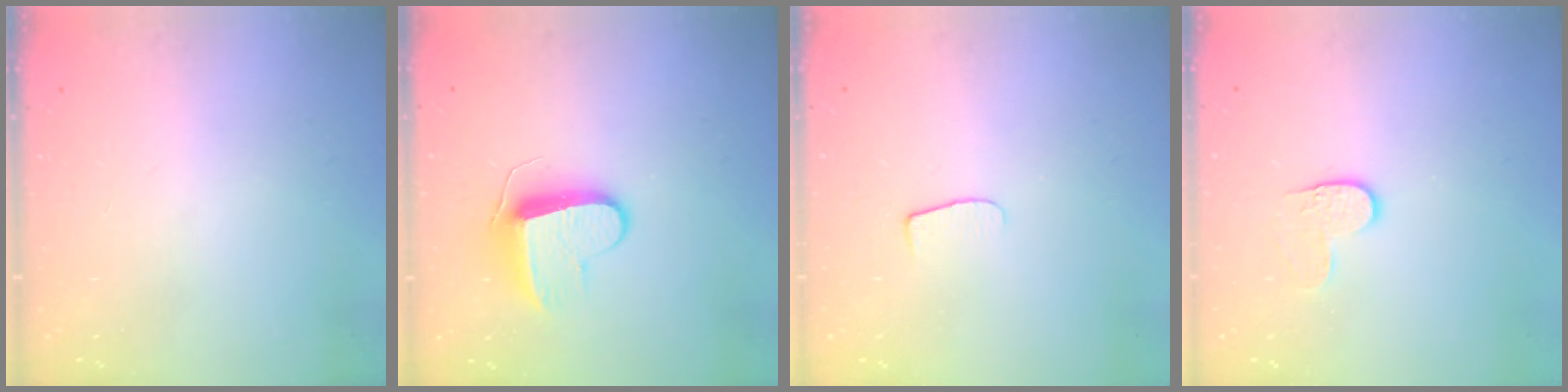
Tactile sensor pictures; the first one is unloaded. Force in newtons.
{"total": 9.1, "press": 9.1, "slide": 0.3}
{"total": 6.0, "press": 6.0, "slide": 0.6}
{"total": 3.7, "press": 3.7, "slide": 0.2}